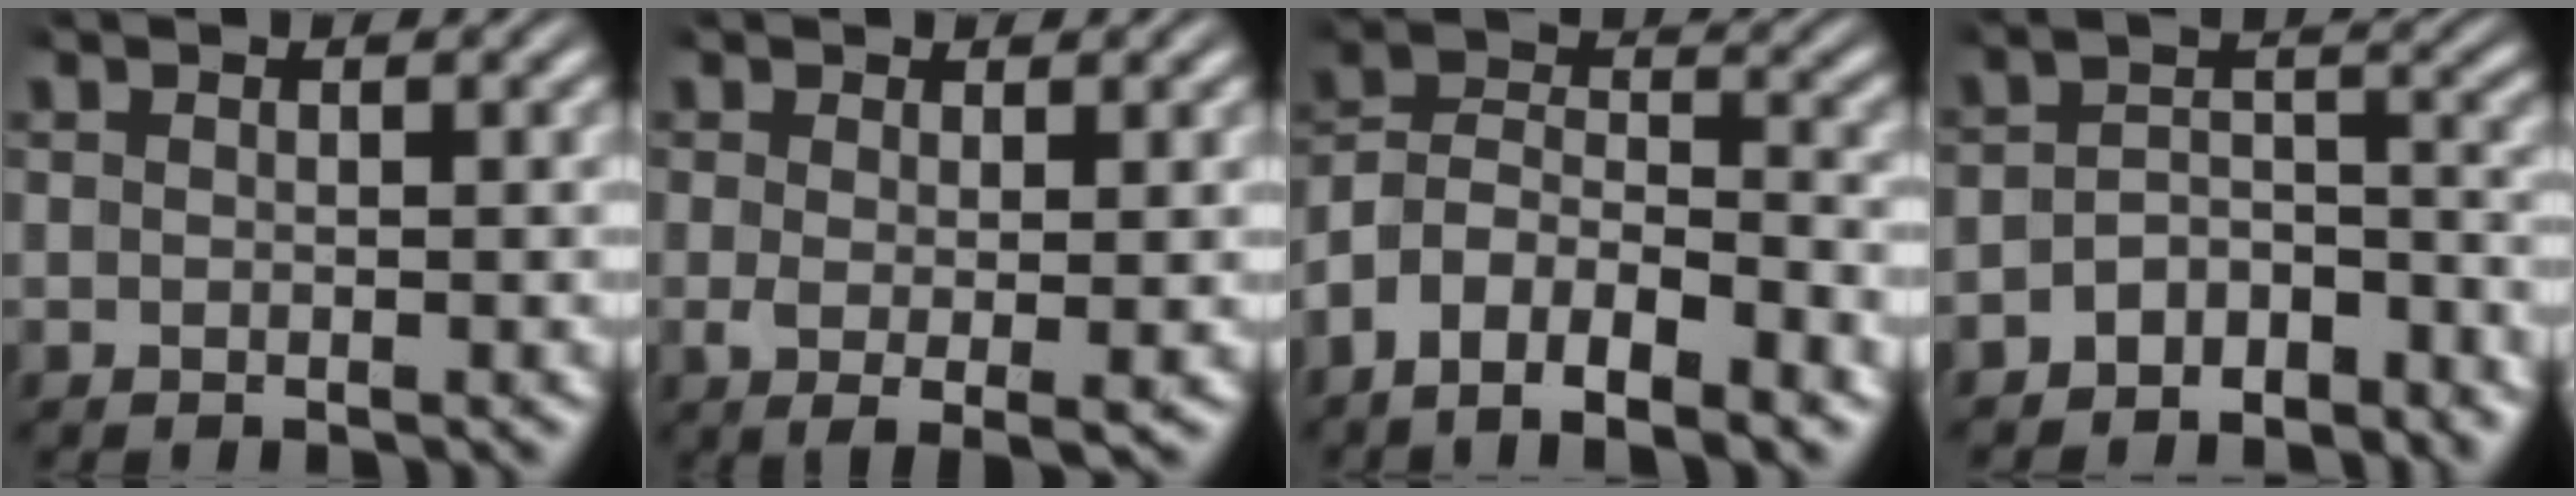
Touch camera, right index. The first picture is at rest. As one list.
[{"total": 2.6, "force": [-0.6, 0.2, 2.6], "torque": [-0.046, -0.023, 0.003]}, {"total": 10.8, "force": [-4.5, 9.0, 4.0], "torque": [-0.118, -0.037, -0.092]}, {"total": 5.8, "force": [-5.1, 2.3, 1.8], "torque": [-0.022, -0.013, -0.083]}]